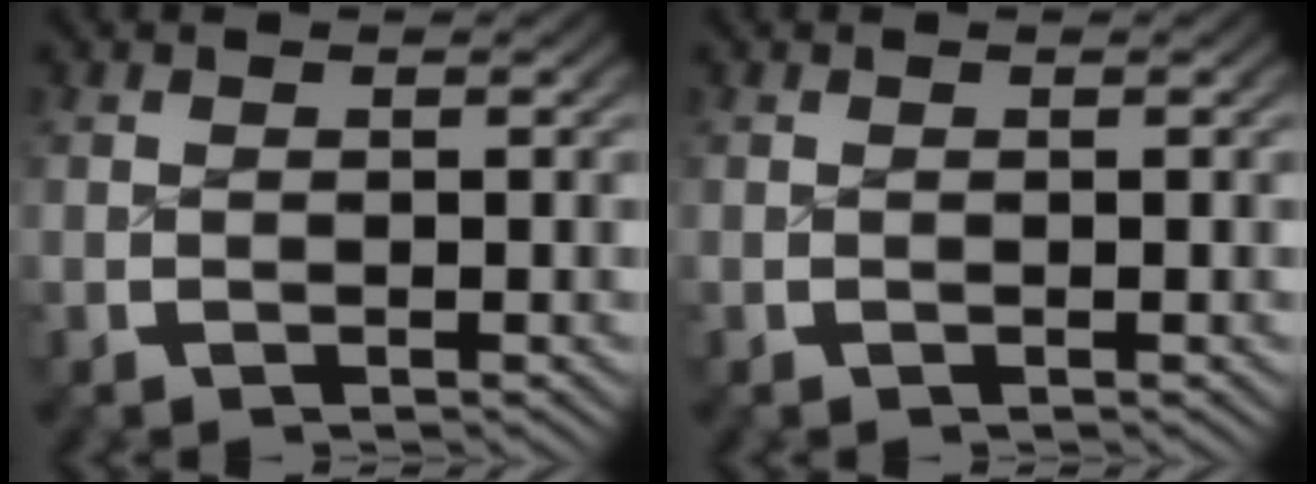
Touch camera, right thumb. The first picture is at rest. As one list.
[{"total": 0.0}]